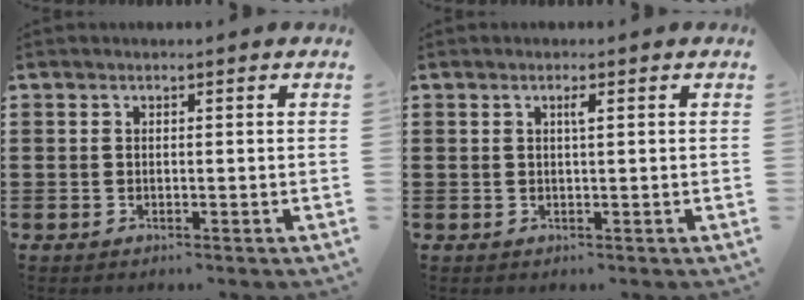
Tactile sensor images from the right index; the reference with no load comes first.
{"total": 1.1, "force": [0.4, 0.0, 1.1], "torque": [-0.021, 0.000, 0.007]}